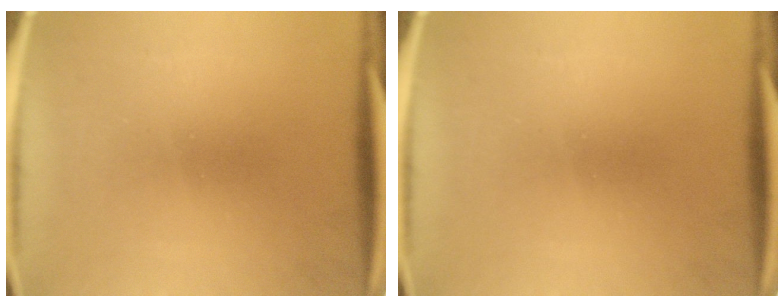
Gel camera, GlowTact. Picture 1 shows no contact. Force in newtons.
{"total": 0.0}